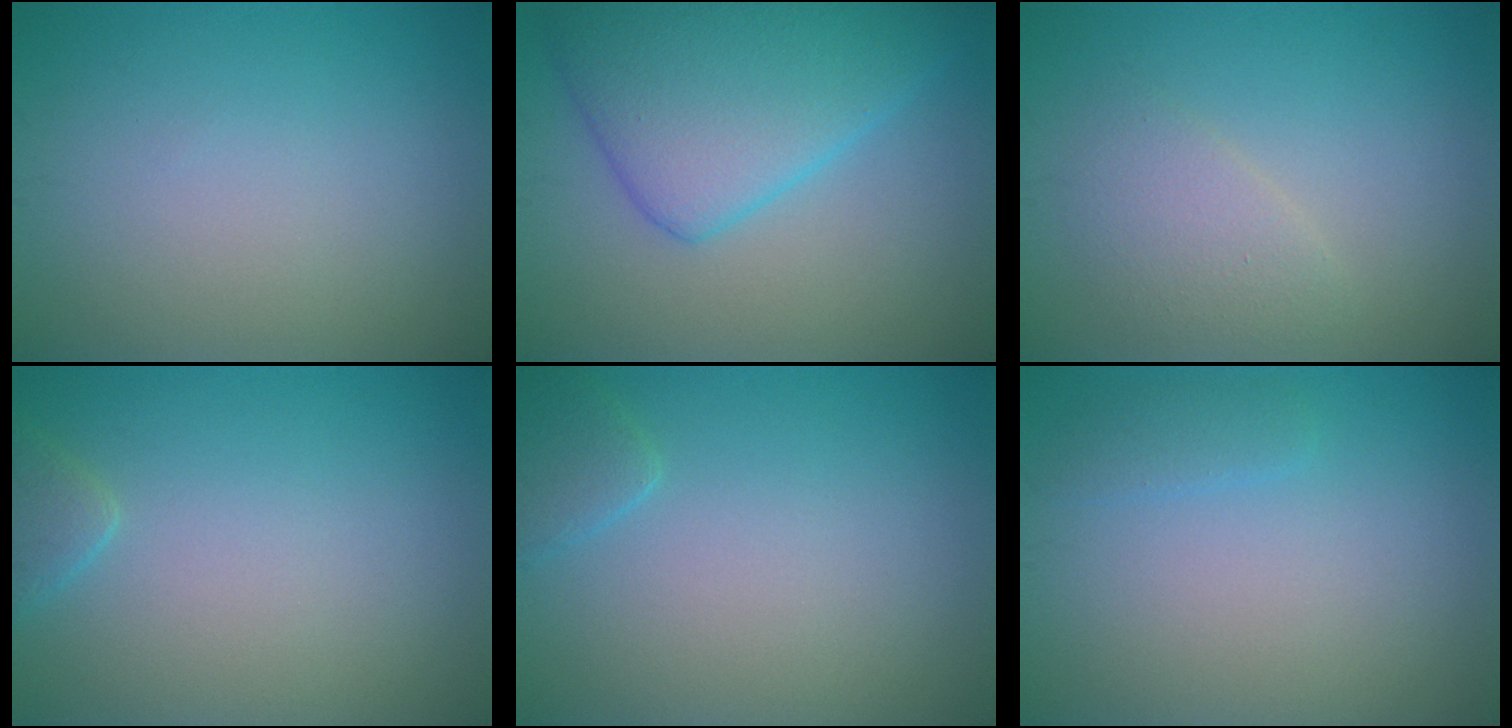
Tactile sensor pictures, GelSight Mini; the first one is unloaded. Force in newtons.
{"total": 8.0, "press": 8.0, "slide": 0.2}
{"total": 2.4, "press": 2.3, "slide": 0.2}
{"total": 1.6, "press": 1.6, "slide": 0.1}
{"total": 1.7, "press": 1.7, "slide": 0.1}
{"total": 1.2, "press": 1.2, "slide": 0.2}